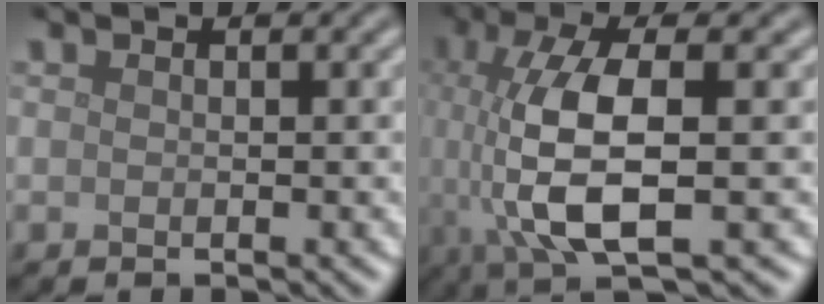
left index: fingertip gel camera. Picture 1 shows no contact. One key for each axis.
{"total": 9.1, "fx": -1.0, "fy": 3.0, "fz": 8.6, "tx": -0.178, "ty": 0.000, "tz": -0.020}